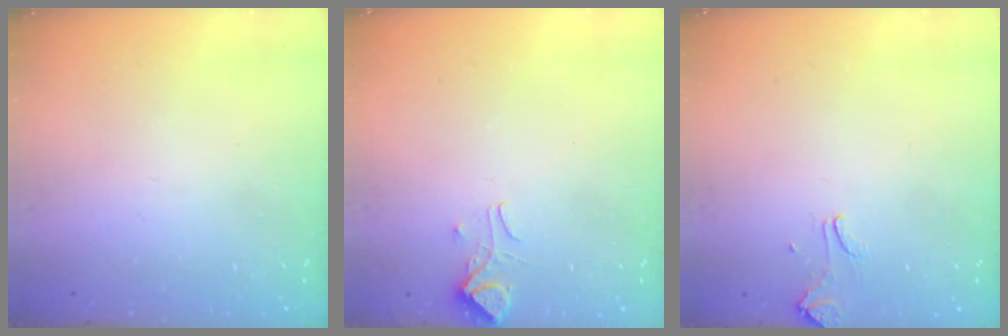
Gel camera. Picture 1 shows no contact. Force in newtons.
{"total": 0.9, "press": 0.5, "slide": 0.8}
{"total": 0.9, "press": 0.8, "slide": 0.5}